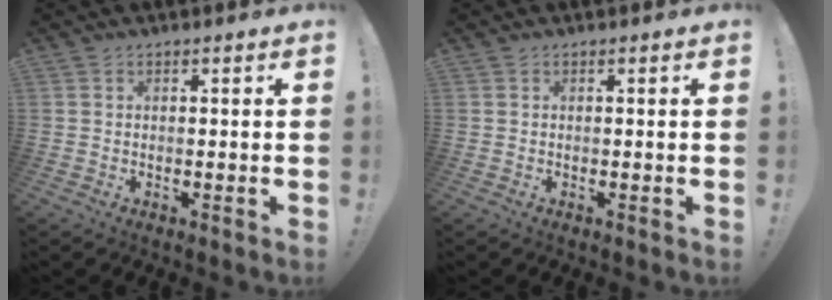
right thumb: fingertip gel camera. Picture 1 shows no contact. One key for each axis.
{"total": 0.0}